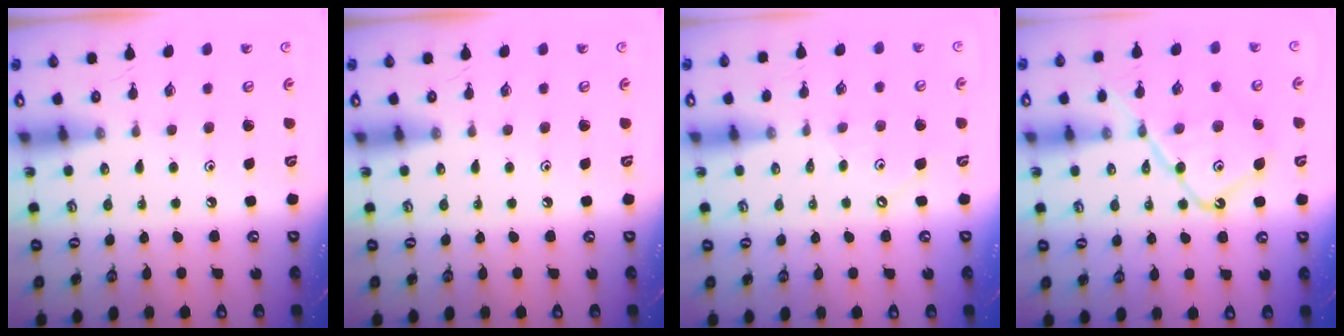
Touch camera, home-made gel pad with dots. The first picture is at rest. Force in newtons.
{"total": 0.0}
{"total": 2.9, "press": 2.8, "slide": 0.5}
{"total": 14.9, "press": 14.9, "slide": 1.4}